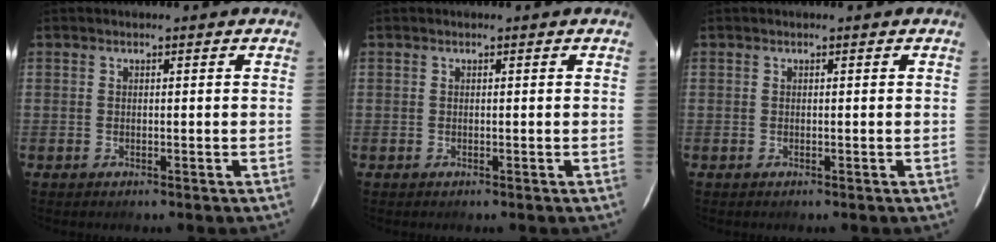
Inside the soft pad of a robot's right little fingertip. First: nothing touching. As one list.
[{"total": 0.0}, {"total": 0.0}]